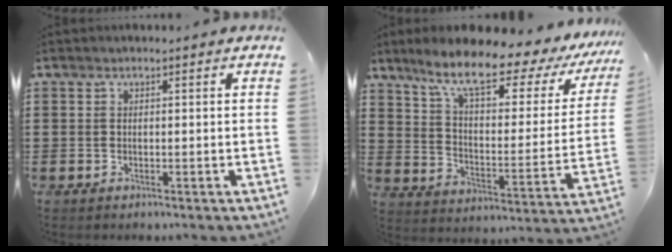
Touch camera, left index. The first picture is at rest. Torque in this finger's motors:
{"motor_torque": [2.13, 0.00, 1.05, 0.21]}